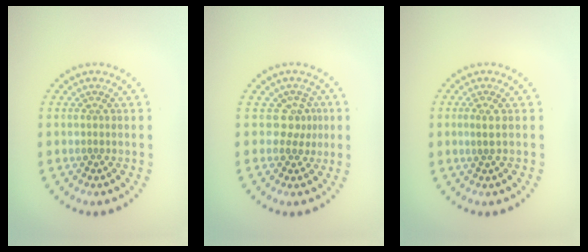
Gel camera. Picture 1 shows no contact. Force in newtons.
{"total": 2.1, "press": 1.5, "slide": 1.5}
{"total": 0.9, "press": 0.8, "slide": 0.5}